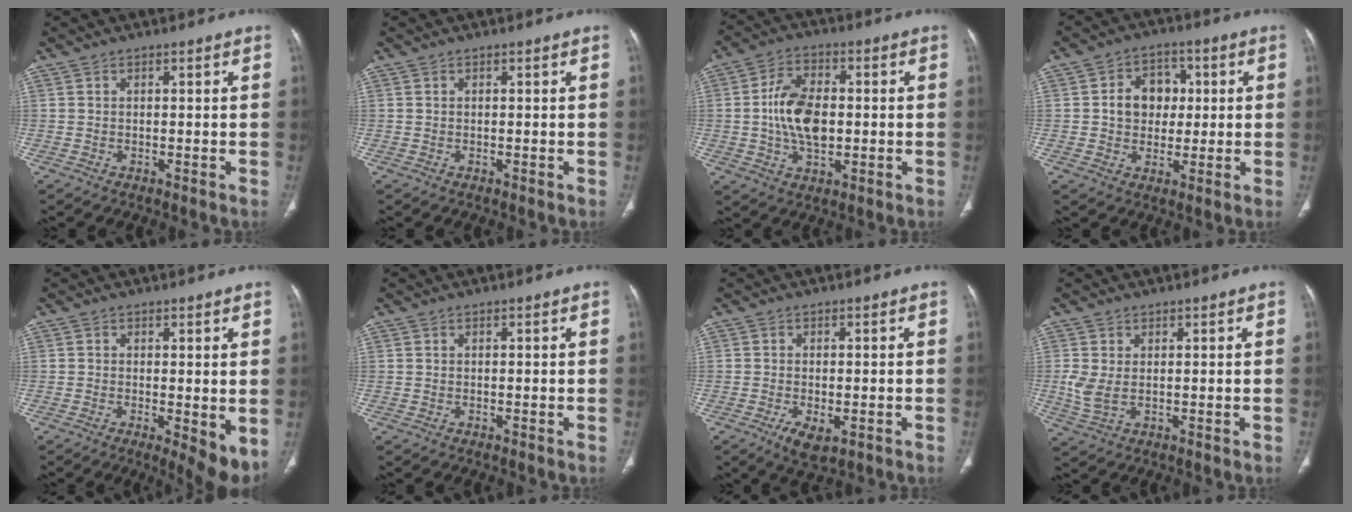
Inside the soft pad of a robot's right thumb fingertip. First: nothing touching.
{"total": 0.0}
{"total": 11.2, "force": [-0.2, 6.8, 8.9], "torque": [-0.151, 0.009, -0.003]}
{"total": 8.5, "force": [0.9, 6.9, 4.8], "torque": [-0.034, 0.010, 0.011]}
{"total": 6.3, "force": [-0.8, 2.3, 5.8], "torque": [-0.081, -0.019, -0.011]}
{"total": 0.0}
{"total": 4.6, "force": [-1.9, 2.2, 3.6], "torque": [-0.061, -0.006, -0.024]}
{"total": 3.7, "force": [0.5, 2.0, 3.0], "torque": [-0.075, -0.005, 0.016]}